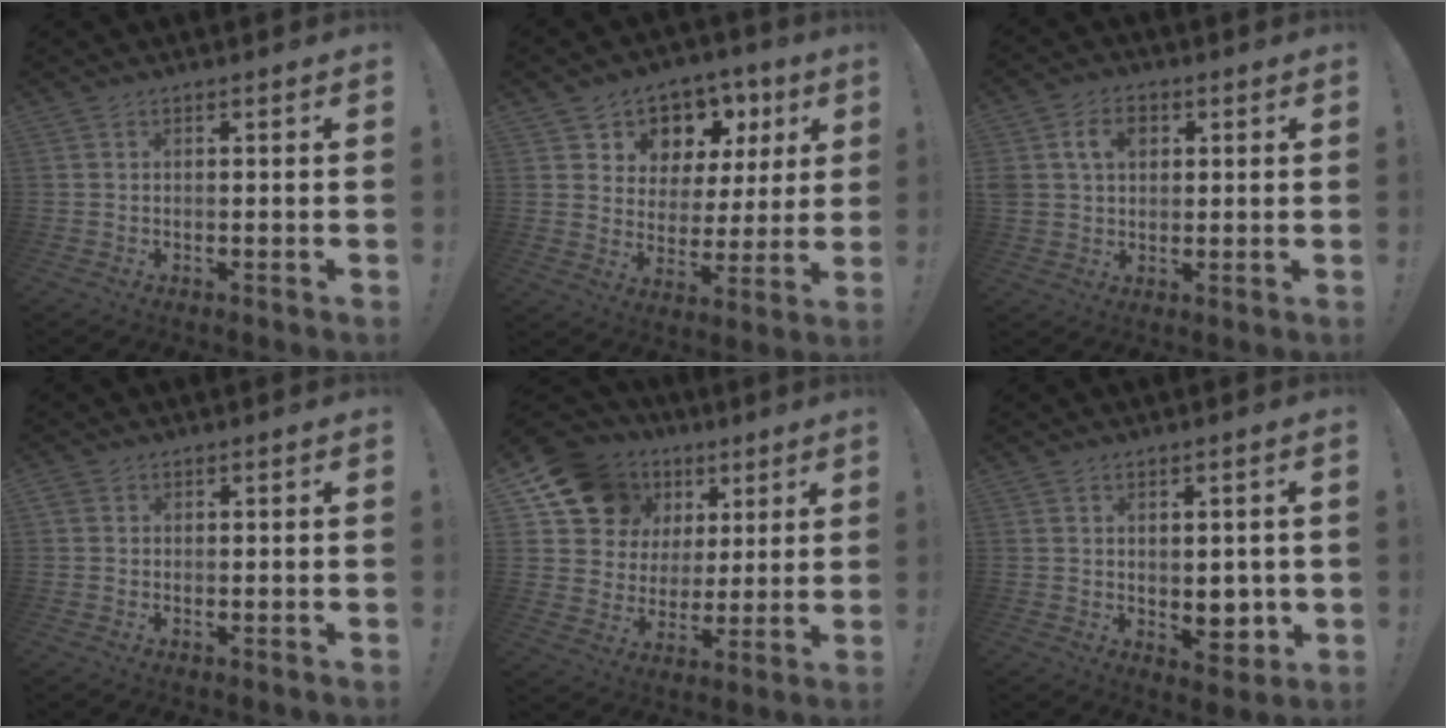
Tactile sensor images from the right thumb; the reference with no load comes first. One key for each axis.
{"total": 8.9, "fx": 4.9, "fy": 7.0, "fz": 2.5, "tx": -0.035, "ty": -0.044, "tz": 0.098}
{"total": 8.4, "fx": 2.8, "fy": 6.6, "fz": 4.5, "tx": -0.072, "ty": 0.006, "tz": 0.055}
{"total": 1.0, "fx": 0.2, "fy": 0.9, "fz": 0.3, "tx": -0.004, "ty": 0.001, "tz": 0.004}
{"total": 14.4, "fx": 8.4, "fy": 10.8, "fz": 4.4, "tx": -0.075, "ty": -0.050, "tz": 0.176}
{"total": 6.8, "fx": -0.4, "fy": 4.9, "fz": 4.7, "tx": -0.042, "ty": 0.004, "tz": -0.001}